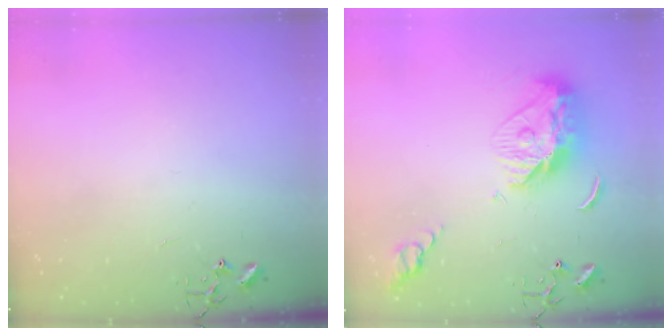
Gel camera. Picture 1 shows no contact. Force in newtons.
{"total": 13.4, "press": 13.4, "slide": 1.2}